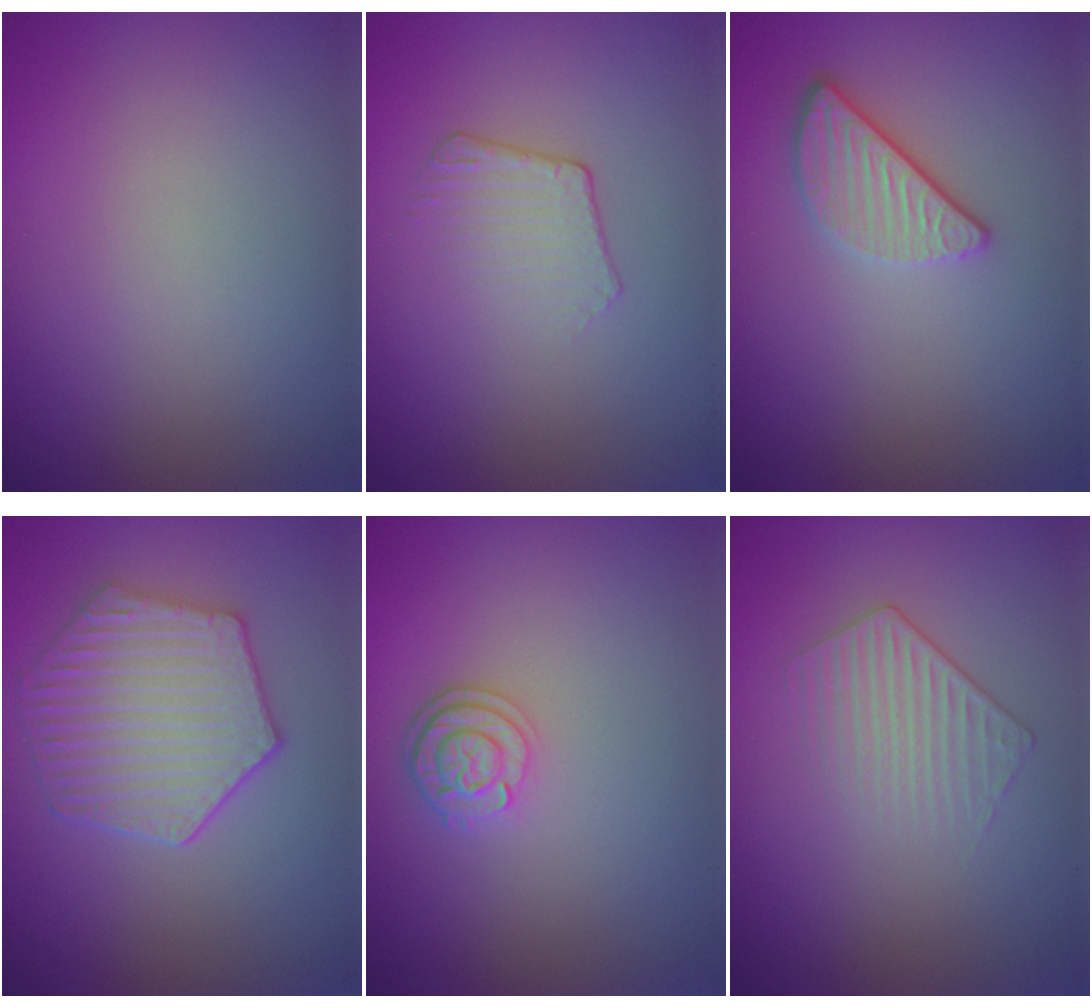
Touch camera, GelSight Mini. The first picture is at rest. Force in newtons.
{"total": 1.8, "press": 0.9, "slide": 1.5}
{"total": 3.3, "press": 2.7, "slide": 1.8}
{"total": 5.8, "press": 4.8, "slide": 3.3}
{"total": 2.5, "press": 2.1, "slide": 1.3}
{"total": 1.7, "press": 1.2, "slide": 1.3}